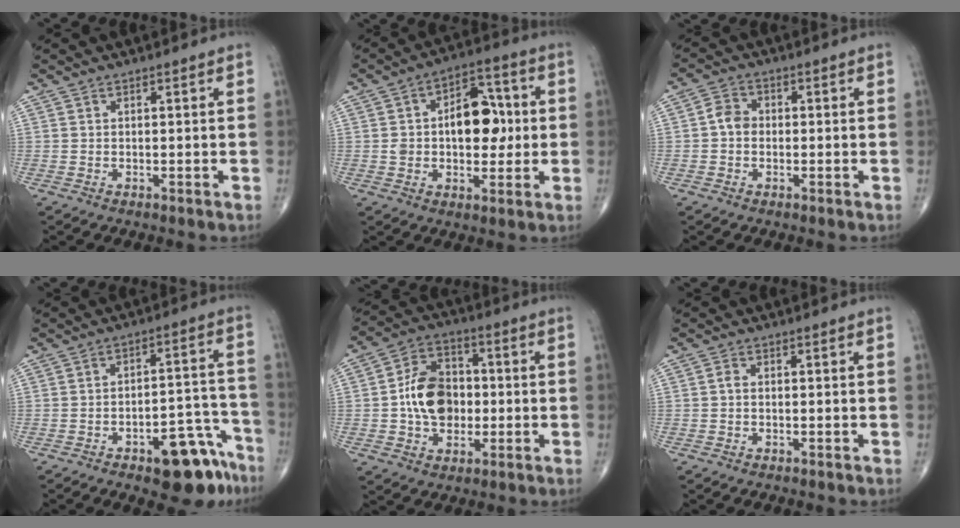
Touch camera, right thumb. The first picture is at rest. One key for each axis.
{"total": 13.2, "fx": 0.8, "fy": 8.1, "fz": 10.4, "tx": -0.113, "ty": 0.022, "tz": 0.013}
{"total": 3.6, "fx": -0.4, "fy": 2.9, "fz": 2.0, "tx": -0.028, "ty": 0.014, "tz": -0.015}
{"total": 12.9, "fx": -7.9, "fy": 5.2, "fz": 8.8, "tx": -0.079, "ty": 0.070, "tz": -0.101}
{"total": 12.3, "fx": -0.7, "fy": 9.0, "fz": 8.4, "tx": -0.115, "ty": 0.024, "tz": -0.018}
{"total": 1.0, "fx": -0.2, "fy": 0.7, "fz": 0.7, "tx": -0.010, "ty": 0.002, "tz": -0.007}